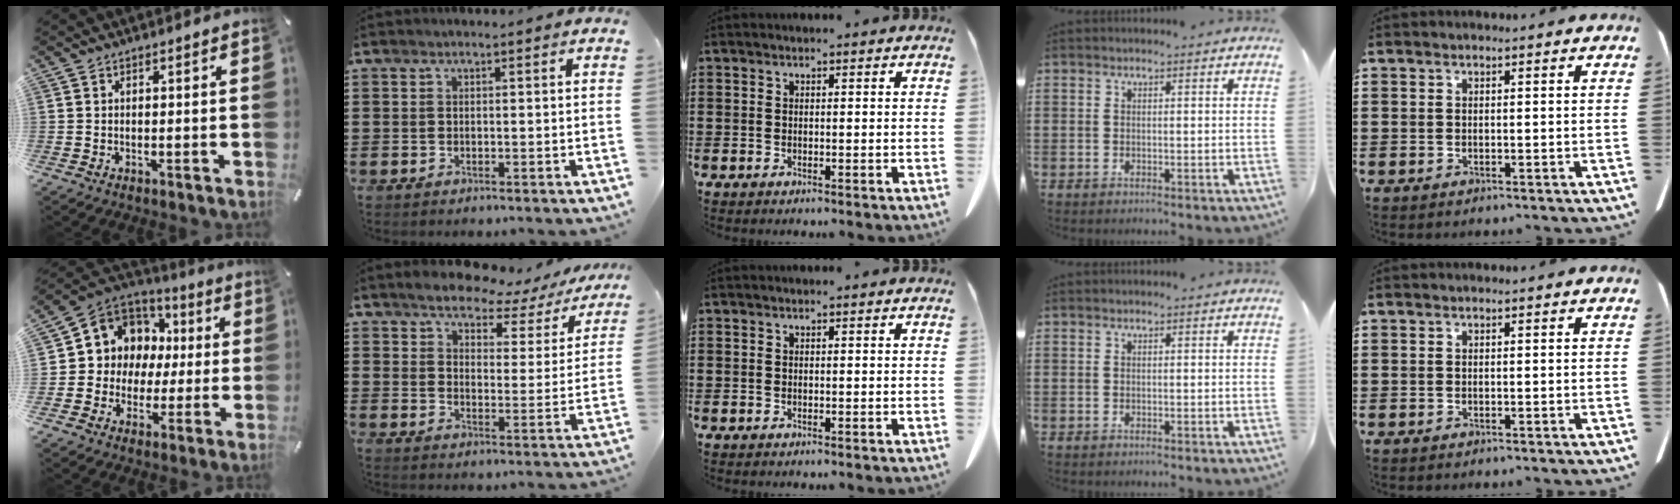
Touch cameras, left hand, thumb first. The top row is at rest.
{"thumb": {"total": 10.1, "force": [2.3, 9.8, 1.2], "torque": [-0.039, -0.031, 0.051]}, "index": {"total": 5.5, "force": [5.0, 1.6, 1.7], "torque": [-0.053, -0.029, 0.081]}}